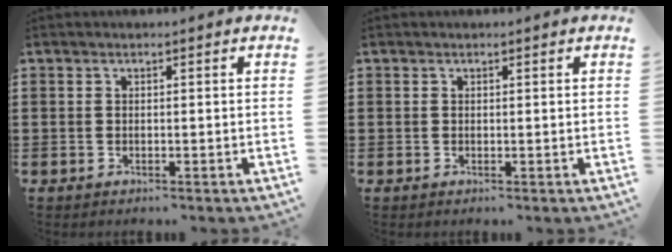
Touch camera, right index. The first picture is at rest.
{"total": 0.0}